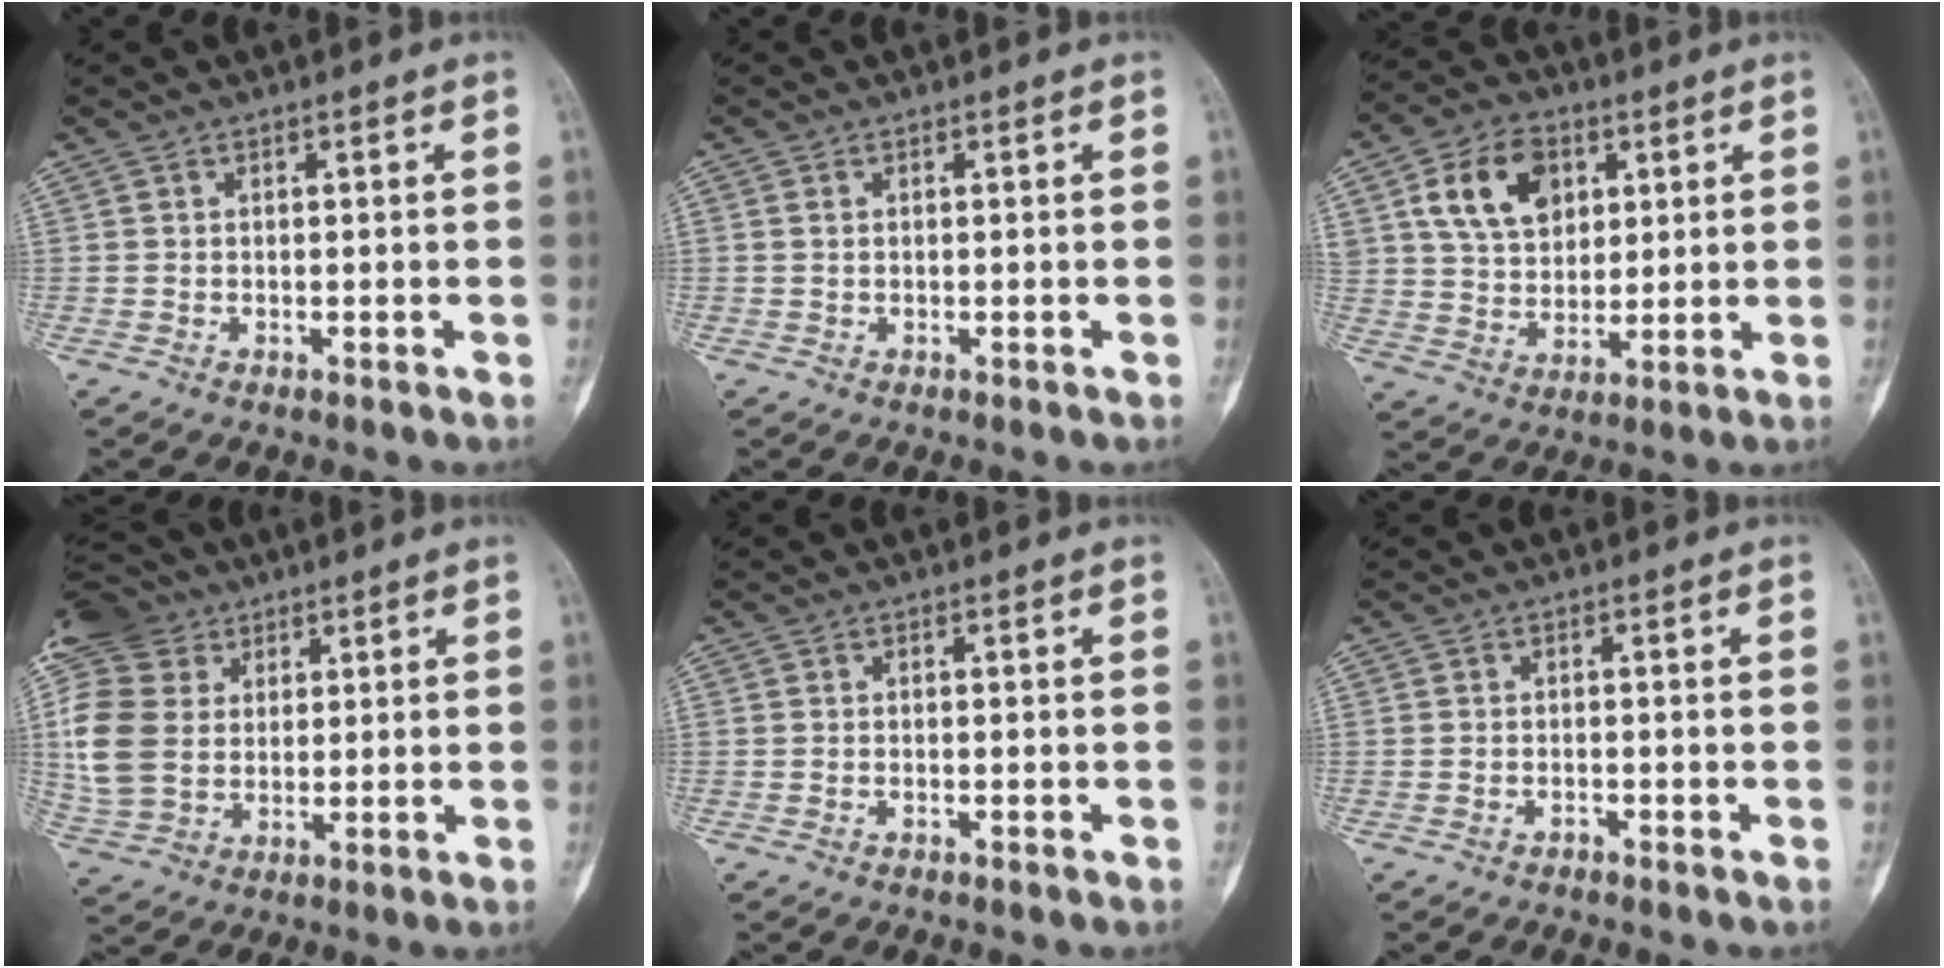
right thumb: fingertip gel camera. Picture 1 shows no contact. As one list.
[{"total": 0.7, "force": [0.2, 0.5, 0.5], "torque": [-0.015, 0.003, 0.007]}, {"total": 13.3, "force": [5.0, 9.5, 7.8], "torque": [-0.105, -0.009, 0.090]}, {"total": 16.8, "force": [5.0, 13.2, 9.1], "torque": [-0.194, 0.002, 0.096]}, {"total": 0.0}, {"total": 0.7, "force": [-0.7, 0.3, 0.1], "torque": [-0.002, 0.004, -0.013]}]